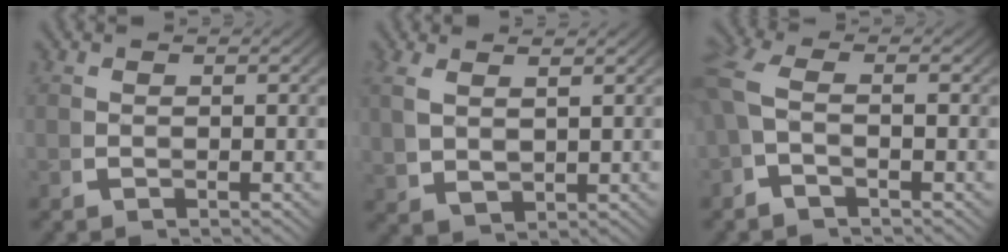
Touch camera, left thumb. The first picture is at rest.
{"total": 2.6, "force": [1.6, 1.3, 1.6], "torque": [-0.034, -0.009, 0.048]}
{"total": 2.9, "force": [-0.1, 1.7, 2.4], "torque": [-0.063, -0.002, -0.004]}